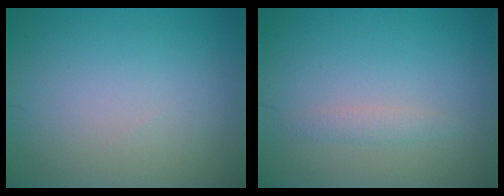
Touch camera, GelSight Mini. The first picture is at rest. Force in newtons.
{"total": 1.1, "press": 1.1, "slide": 0.1}